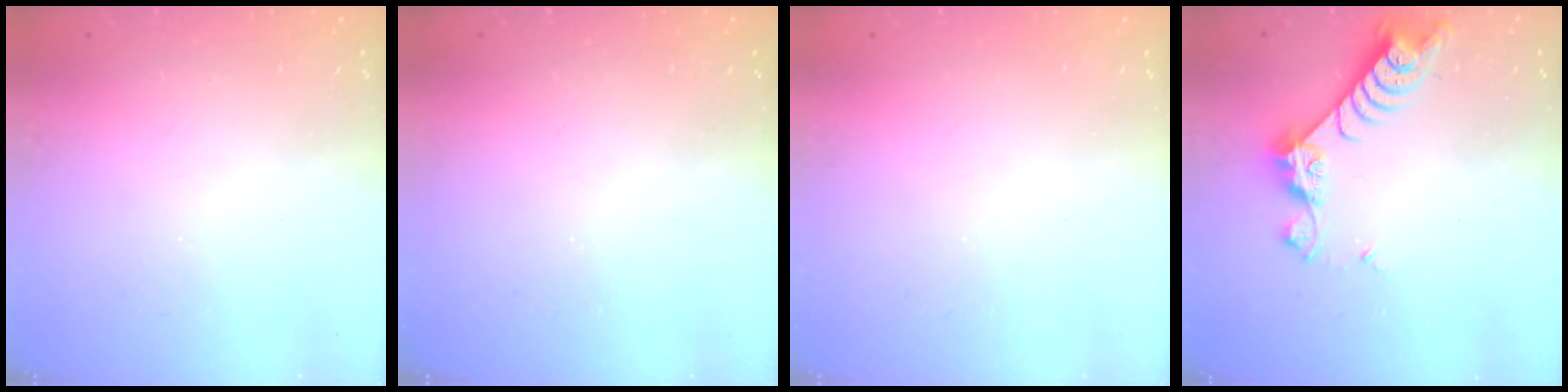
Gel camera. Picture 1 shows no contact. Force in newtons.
{"total": 0.0}
{"total": 0.0}
{"total": 7.7, "press": 7.6, "slide": 1.1}